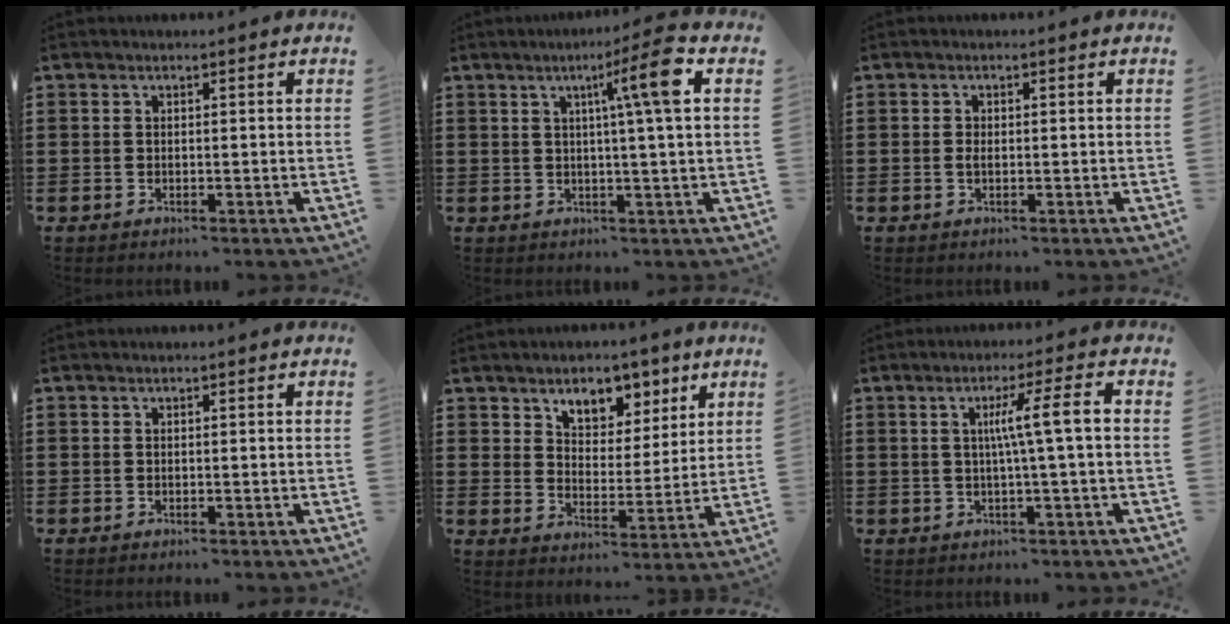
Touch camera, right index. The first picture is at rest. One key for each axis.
{"total": 8.7, "fx": 2.7, "fy": -0.3, "fz": 8.3, "tx": -0.138, "ty": -0.002, "tz": 0.030}
{"total": 0.9, "fx": -0.1, "fy": 0.5, "fz": 0.8, "tx": -0.018, "ty": 0.000, "tz": -0.003}
{"total": 0.0}
{"total": 6.4, "fx": 4.8, "fy": 3.7, "fz": 2.1, "tx": -0.053, "ty": -0.012, "tz": 0.083}
{"total": 6.9, "fx": 0.4, "fy": -0.2, "fz": 6.9, "tx": -0.128, "ty": 0.002, "tz": -0.003}